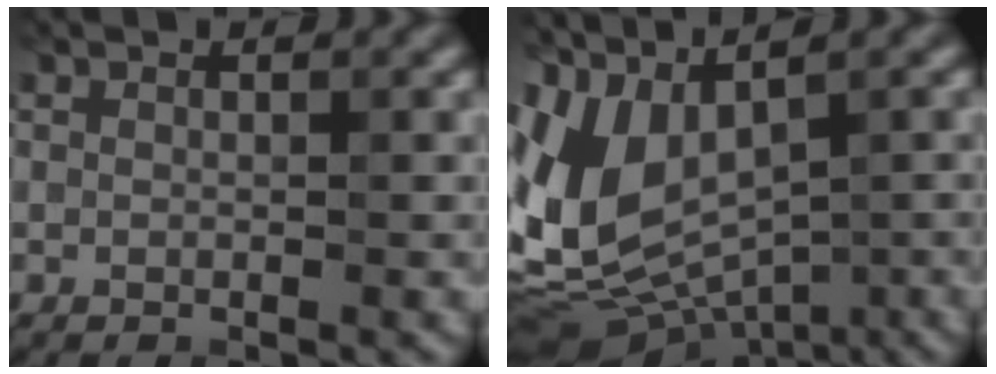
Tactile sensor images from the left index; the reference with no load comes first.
{"total": 9.7, "force": [0.0, 5.6, 7.9], "torque": [-0.167, -0.014, 0.016]}